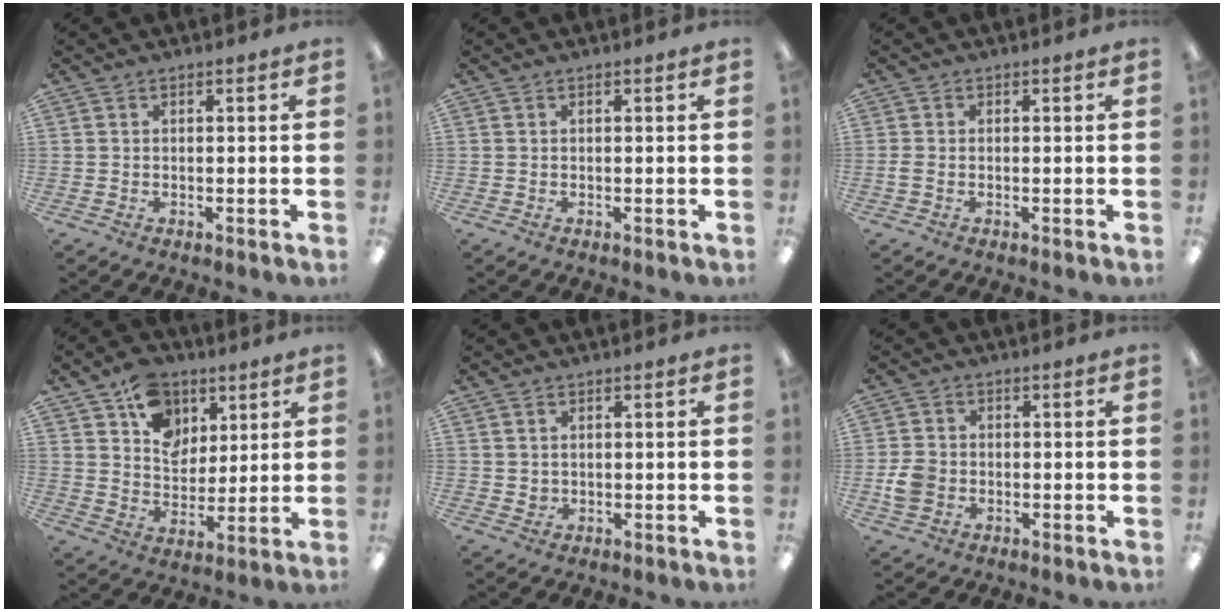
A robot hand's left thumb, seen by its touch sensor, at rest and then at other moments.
{"total": 0.0}
{"total": 1.4, "force": [-0.4, 0.8, 1.1], "torque": [-0.019, 0.001, -0.005]}
{"total": 12.5, "force": [7.6, 9.1, 4.0], "torque": [-0.060, -0.038, 0.144]}
{"total": 1.6, "force": [0.6, 1.4, 0.4], "torque": [-0.009, 0.002, 0.010]}
{"total": 5.2, "force": [-1.3, 4.3, 2.5], "torque": [-0.039, 0.007, -0.023]}